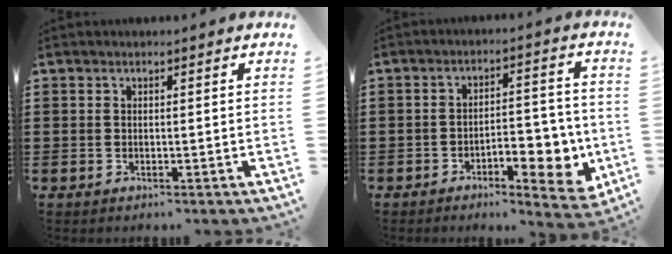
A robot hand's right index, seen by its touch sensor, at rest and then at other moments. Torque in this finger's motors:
{"motor_torque": [0.18, -0.04, 0.56, 0.07]}